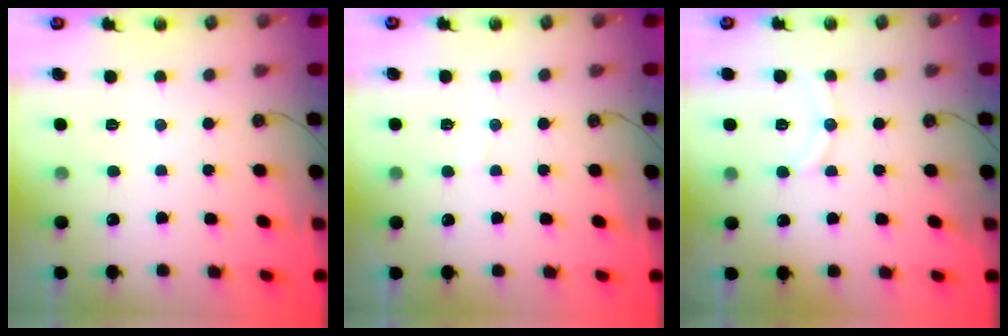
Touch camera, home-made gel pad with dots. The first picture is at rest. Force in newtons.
{"total": 3.0, "press": 2.9, "slide": 0.3}
{"total": 6.9, "press": 6.7, "slide": 1.8}